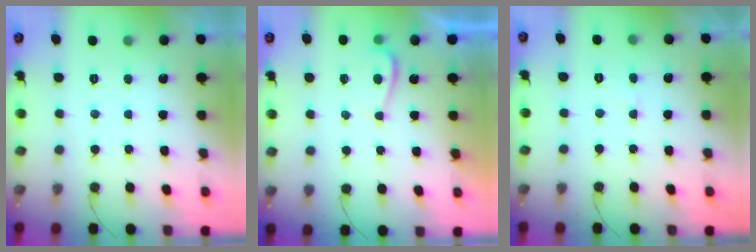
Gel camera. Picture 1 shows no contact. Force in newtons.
{"total": 1.5, "press": 1.4, "slide": 0.5}
{"total": 2.6, "press": 2.6, "slide": 0.2}